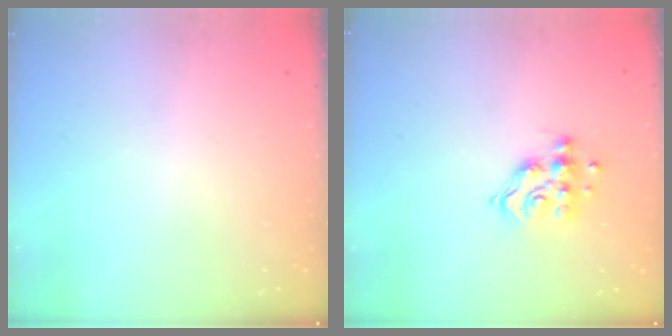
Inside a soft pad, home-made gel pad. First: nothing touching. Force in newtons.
{"total": 11.2, "press": 11.2, "slide": 0.7}